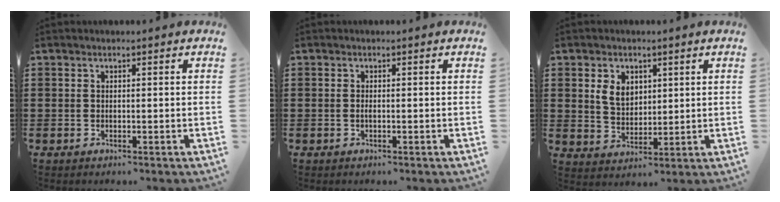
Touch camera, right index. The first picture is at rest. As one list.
[{"total": 0.5, "force": [-0.2, 0.1, 0.5], "torque": [-0.009, -0.003, -0.002]}, {"total": 4.7, "force": [1.6, 3.5, 2.7], "torque": [-0.058, 0.009, 0.027]}]